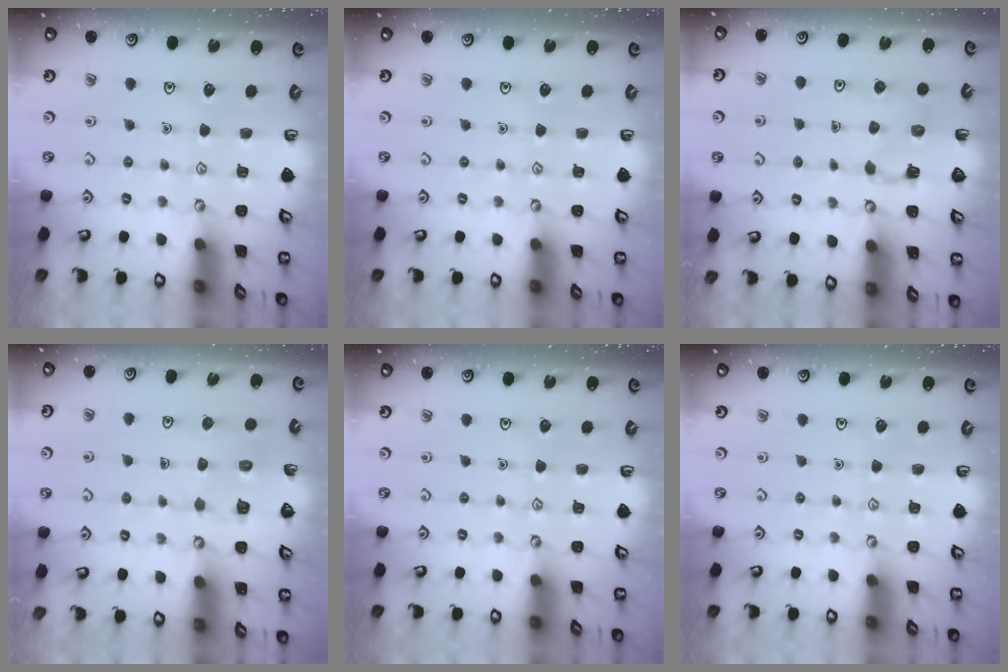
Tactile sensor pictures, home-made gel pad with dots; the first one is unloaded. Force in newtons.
{"total": 0.0}
{"total": 2.1, "press": 2.0, "slide": 0.5}
{"total": 3.2, "press": 3.2, "slide": 0.2}
{"total": 0.0}
{"total": 0.0}